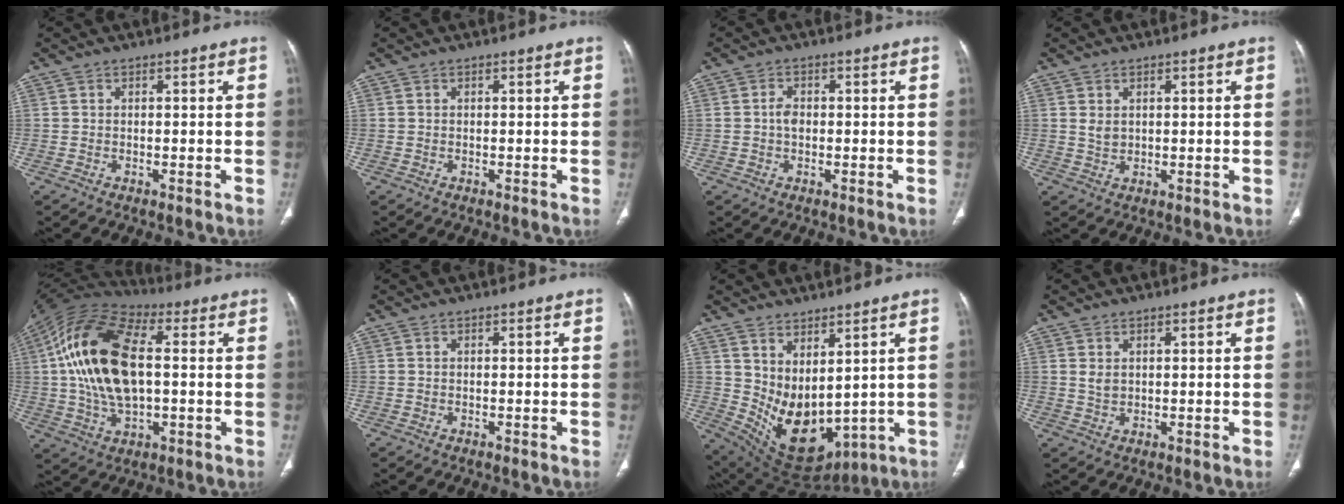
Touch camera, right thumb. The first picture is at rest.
{"total": 0.0}
{"total": 2.4, "force": [-0.1, 1.7, 1.7], "torque": [-0.025, 0.006, -0.006]}
{"total": 2.1, "force": [0.9, 1.3, 1.4], "torque": [-0.022, -0.005, 0.022]}
{"total": 21.2, "force": [2.0, 11.0, 18.0], "torque": [-0.358, 0.017, 0.030]}
{"total": 0.0}
{"total": 13.1, "force": [3.4, 7.6, 10.1], "torque": [-0.150, -0.041, 0.099]}
{"total": 2.0, "force": [0.8, 1.2, 1.3], "torque": [-0.022, -0.004, 0.021]}